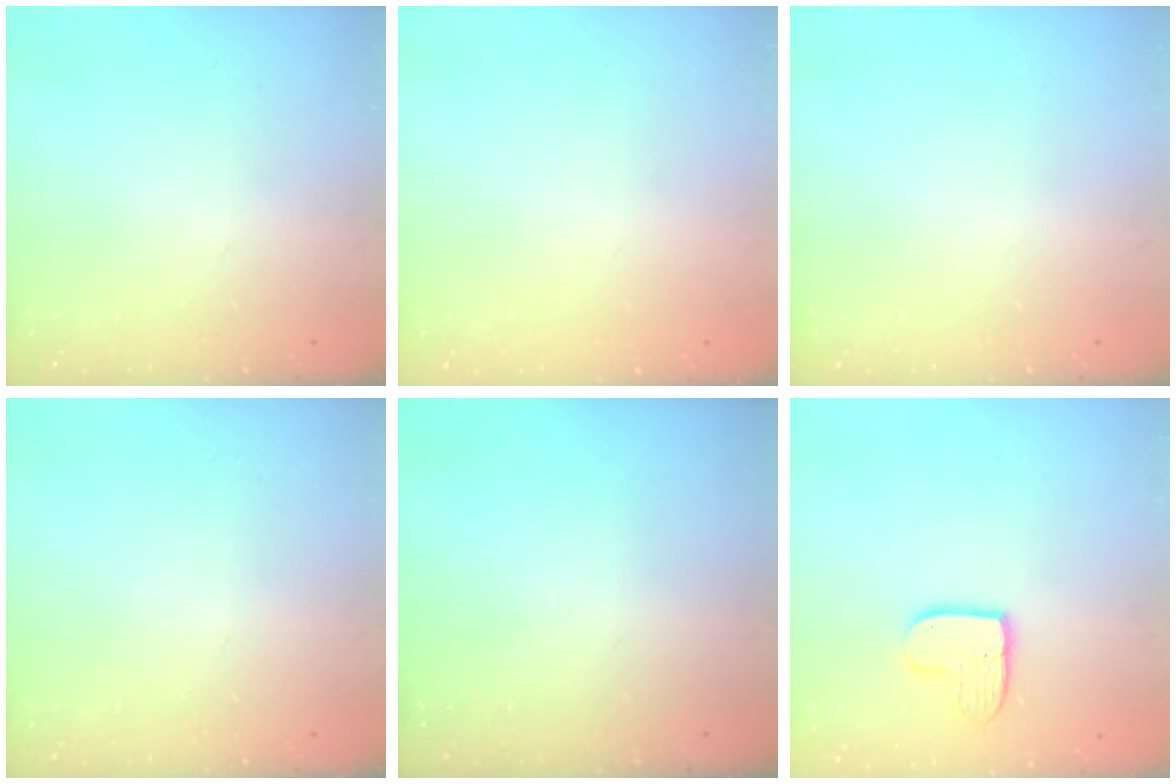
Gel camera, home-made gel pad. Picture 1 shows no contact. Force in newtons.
{"total": 0.0}
{"total": 0.0}
{"total": 0.0}
{"total": 0.0}
{"total": 10.3, "press": 10.2, "slide": 0.9}